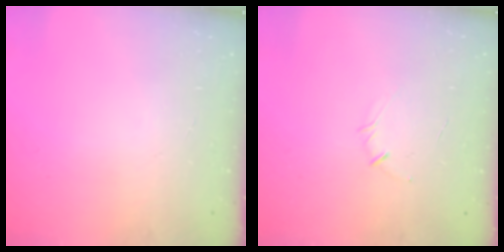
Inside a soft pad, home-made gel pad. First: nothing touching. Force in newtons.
{"total": 3.1, "press": 3.0, "slide": 0.7}